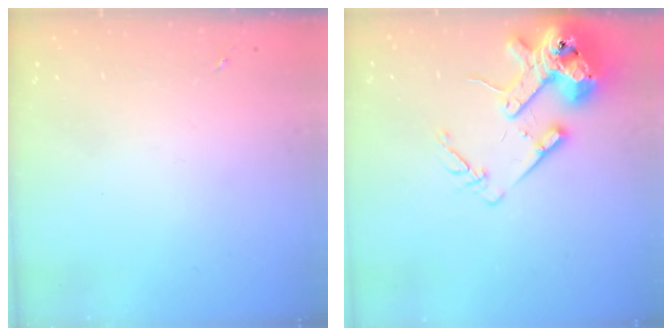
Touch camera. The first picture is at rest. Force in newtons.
{"total": 16.1, "press": 15.9, "slide": 2.4}